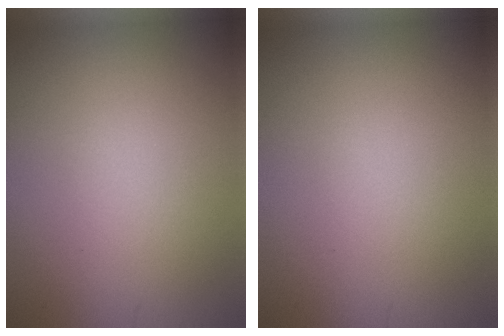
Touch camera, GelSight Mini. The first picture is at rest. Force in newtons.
{"total": 0.0}